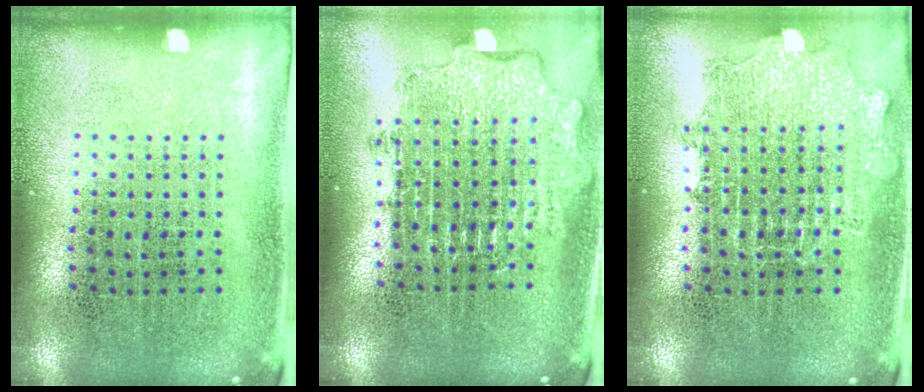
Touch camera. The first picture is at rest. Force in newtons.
{"total": 2.0, "press": 1.5, "slide": 1.3}
{"total": 1.1, "press": 1.1, "slide": 0.3}